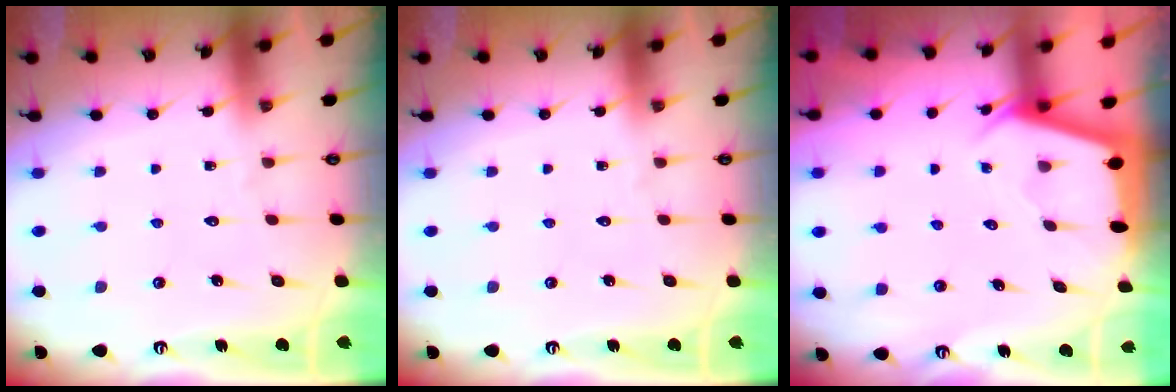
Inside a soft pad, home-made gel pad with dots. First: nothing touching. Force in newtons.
{"total": 0.0}
{"total": 2.3, "press": 2.3, "slide": 0.3}